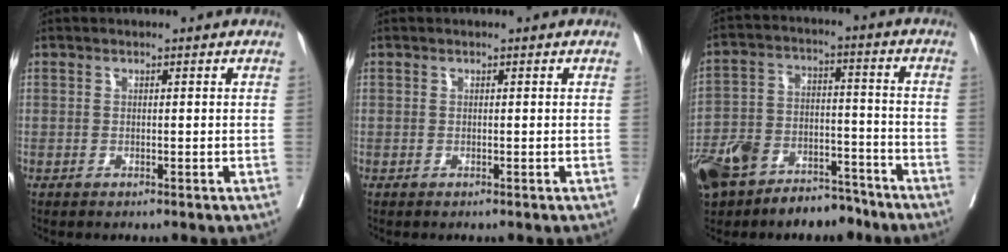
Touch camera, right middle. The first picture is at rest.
{"total": 0.0}
{"total": 15.6, "force": [-11.6, 7.5, 7.3], "torque": [-0.142, 0.013, -0.198]}